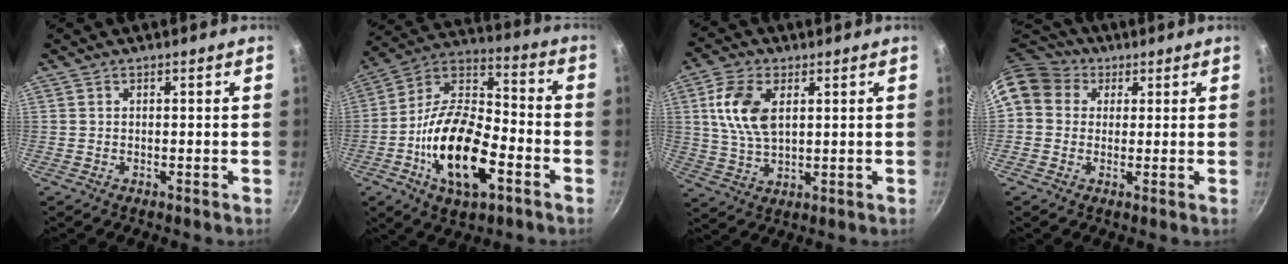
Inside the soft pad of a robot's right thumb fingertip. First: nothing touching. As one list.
[{"total": 20.8, "force": [-7.0, 10.1, 16.7], "torque": [-0.292, 0.040, -0.139]}, {"total": 10.1, "force": [2.7, 5.8, 7.9], "torque": [-0.150, -0.005, 0.052]}, {"total": 11.7, "force": [3.9, 9.8, 5.2], "torque": [-0.093, 0.022, 0.056]}]